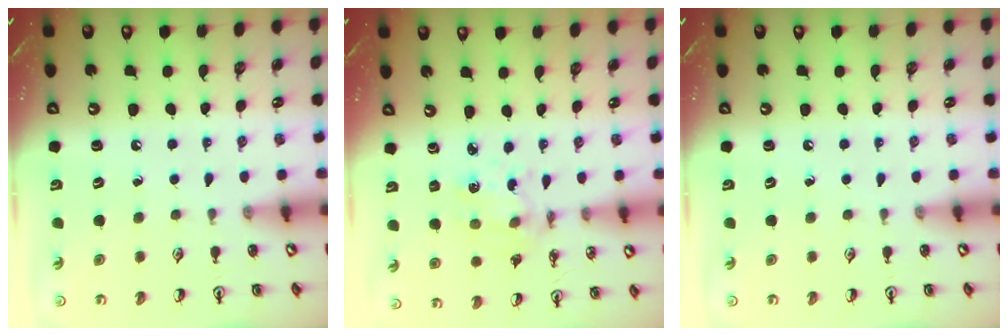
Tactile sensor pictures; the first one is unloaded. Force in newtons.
{"total": 2.4, "press": 2.4, "slide": 0.5}
{"total": 0.0}